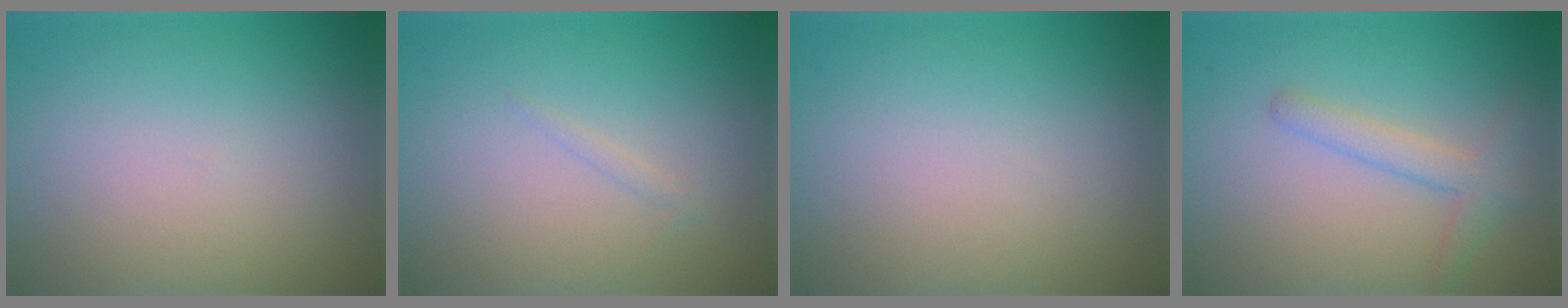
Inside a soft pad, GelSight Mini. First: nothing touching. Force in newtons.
{"total": 0.6, "press": 0.6, "slide": 0.1}
{"total": 0.0}
{"total": 2.5, "press": 2.5, "slide": 0.1}